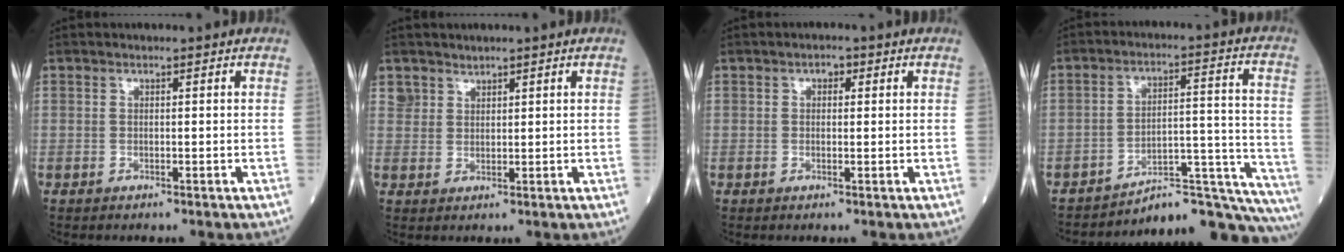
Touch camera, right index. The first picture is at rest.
{"total": 3.8, "force": [2.6, 2.8, 0.3], "torque": [-0.004, 0.011, 0.054]}
{"total": 1.9, "force": [0.7, 1.1, 1.4], "torque": [-0.035, 0.014, 0.013]}
{"total": 20.1, "force": [-18.9, 2.1, 6.4], "torque": [-0.038, 0.050, -0.255]}